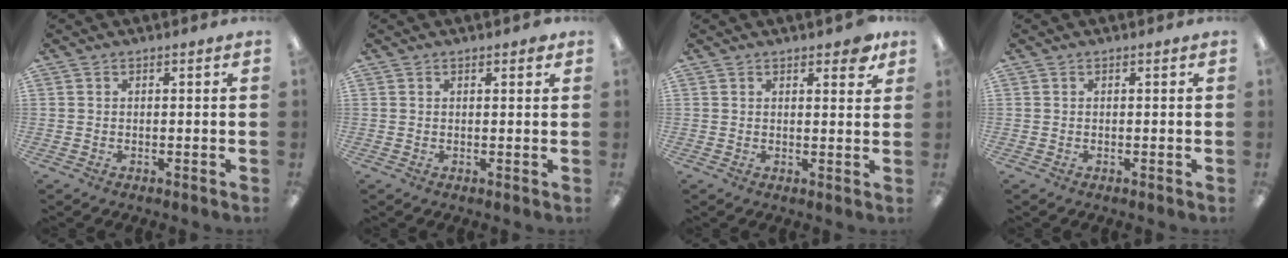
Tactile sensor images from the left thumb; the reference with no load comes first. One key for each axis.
{"total": 1.3, "fx": 1.0, "fy": 0.3, "fz": 0.7, "tx": -0.008, "ty": -0.003, "tz": 0.016}
{"total": 4.0, "fx": 3.0, "fy": 1.3, "fz": 2.3, "tx": -0.027, "ty": -0.010, "tz": 0.048}
{"total": 0.0}